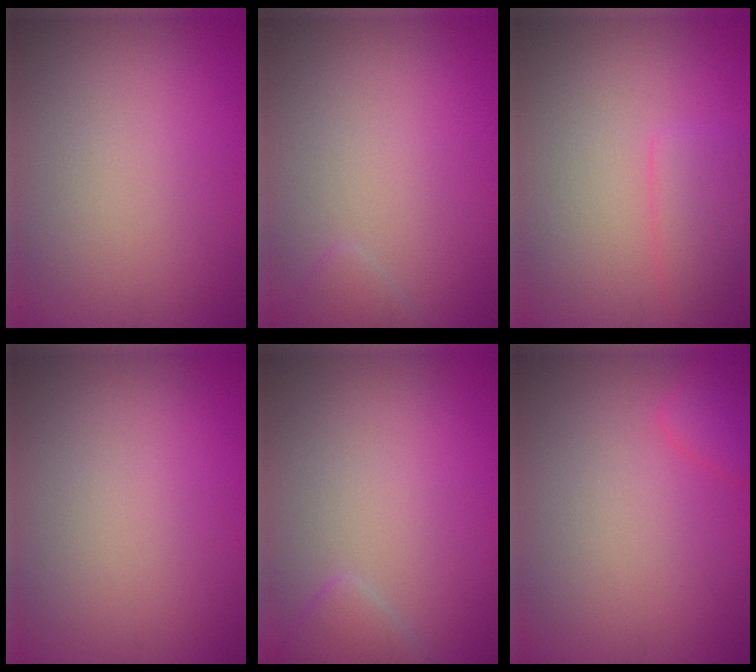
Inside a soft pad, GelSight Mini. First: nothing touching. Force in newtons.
{"total": 1.0, "press": 1.0, "slide": 0.0}
{"total": 2.1, "press": 2.1, "slide": 0.2}
{"total": 0.0}
{"total": 1.9, "press": 1.9, "slide": 0.1}
{"total": 1.9, "press": 1.9, "slide": 0.1}